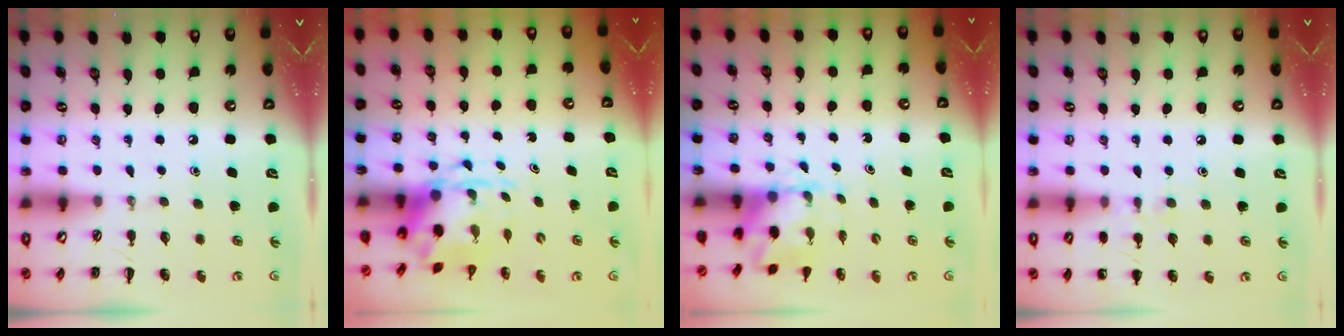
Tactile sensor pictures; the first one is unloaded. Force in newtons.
{"total": 3.7, "press": 3.6, "slide": 1.0}
{"total": 2.7, "press": 2.5, "slide": 0.9}
{"total": 6.5, "press": 6.3, "slide": 1.5}